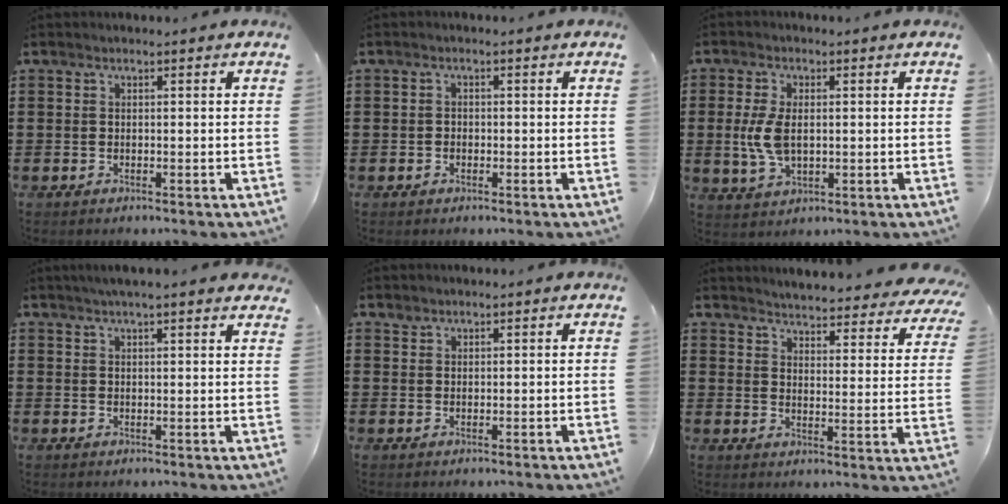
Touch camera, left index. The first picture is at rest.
{"total": 0.9, "force": [-0.4, 0.8, 0.2], "torque": [-0.009, 0.002, -0.010]}
{"total": 6.1, "force": [0.2, 3.4, 5.0], "torque": [-0.134, -0.004, -0.006]}
{"total": 2.9, "force": [2.6, 0.0, 1.3], "torque": [-0.031, 0.001, 0.047]}
{"total": 1.2, "force": [1.1, 0.5, 0.1], "torque": [-0.006, 0.000, 0.022]}
{"total": 4.1, "force": [4.0, -0.4, 0.7], "torque": [-0.027, -0.042, 0.064]}